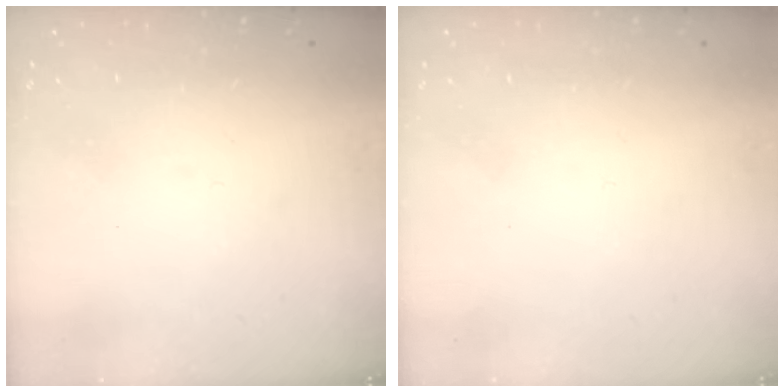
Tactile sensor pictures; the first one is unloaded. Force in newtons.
{"total": 1.7, "press": 1.6, "slide": 0.1}